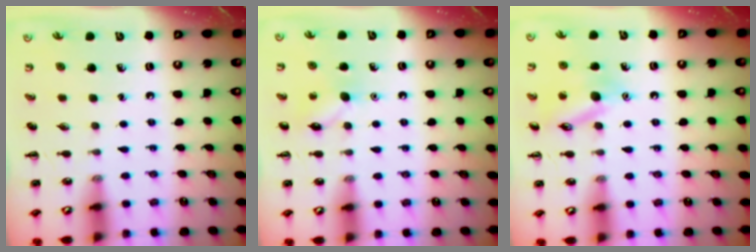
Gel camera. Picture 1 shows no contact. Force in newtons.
{"total": 7.2, "press": 6.9, "slide": 1.8}
{"total": 12.1, "press": 12.1, "slide": 1.0}